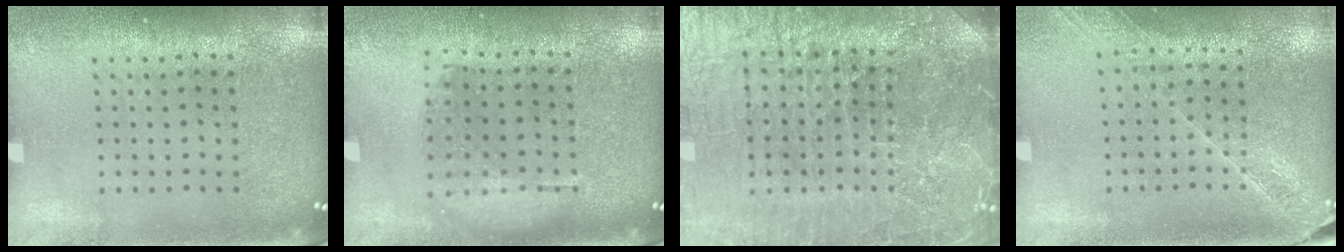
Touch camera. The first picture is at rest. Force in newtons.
{"total": 1.2, "press": 1.1, "slide": 0.5}
{"total": 5.7, "press": 5.2, "slide": 2.1}
{"total": 1.6, "press": 1.6, "slide": 0.0}